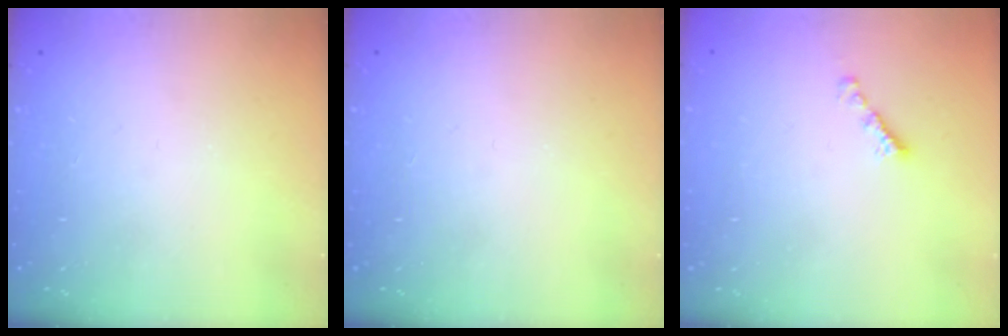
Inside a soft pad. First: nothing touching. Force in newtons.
{"total": 0.0}
{"total": 2.1, "press": 2.0, "slide": 0.7}